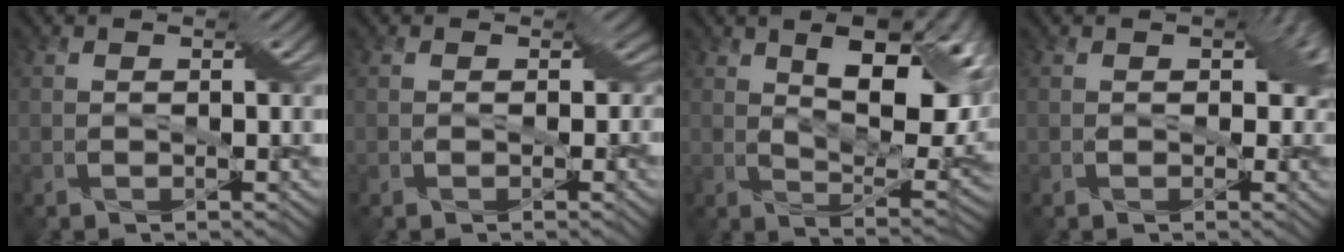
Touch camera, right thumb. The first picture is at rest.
{"total": 2.7, "force": [-0.1, 2.4, 1.3], "torque": [-0.011, 0.000, -0.004]}
{"total": 14.1, "force": [5.3, 6.3, 11.4], "torque": [-0.172, 0.000, 0.085]}
{"total": 3.4, "force": [0.4, 2.5, 2.3], "torque": [-0.027, 0.000, 0.002]}